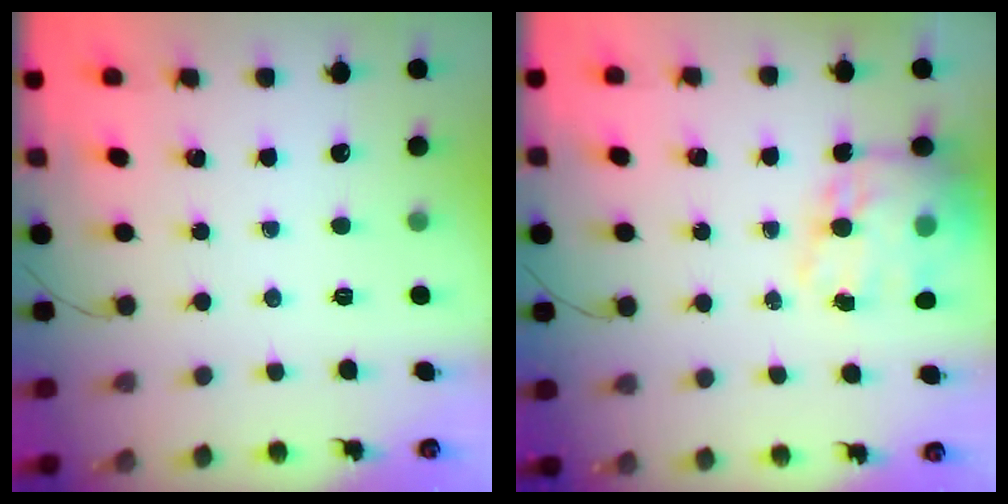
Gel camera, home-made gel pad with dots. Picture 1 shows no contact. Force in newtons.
{"total": 18.4, "press": 17.8, "slide": 4.7}